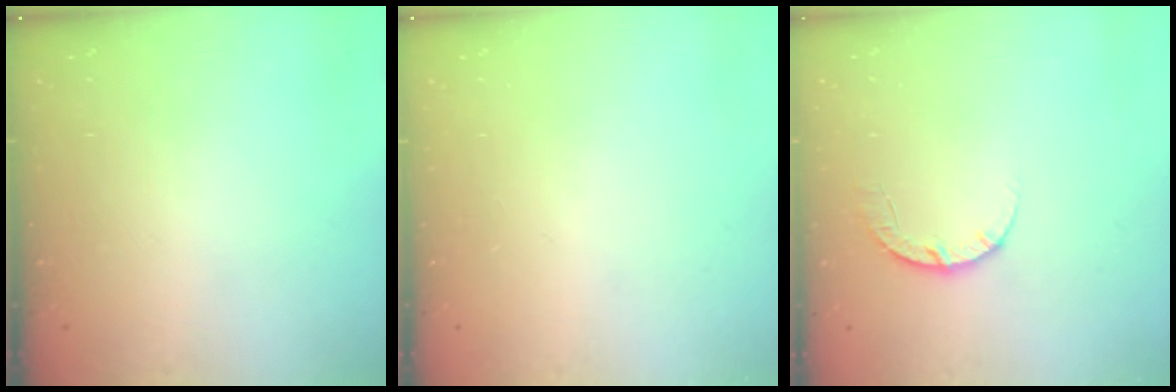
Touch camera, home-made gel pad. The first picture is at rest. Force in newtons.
{"total": 0.0}
{"total": 4.6, "press": 4.5, "slide": 0.7}